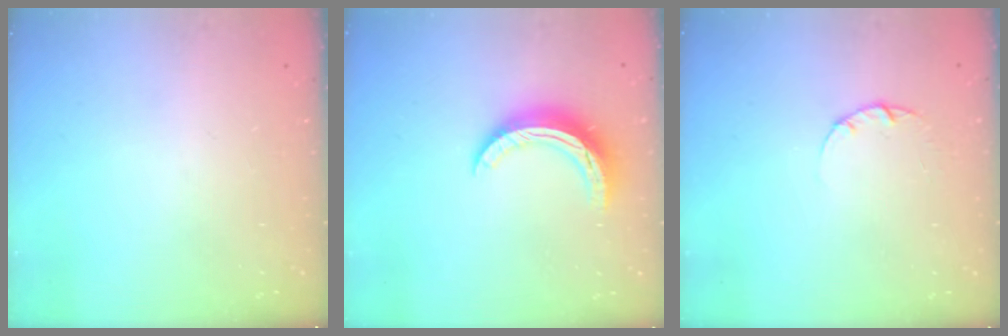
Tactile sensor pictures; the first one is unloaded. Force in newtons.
{"total": 10.3, "press": 10.3, "slide": 0.3}
{"total": 2.2, "press": 2.2, "slide": 0.3}